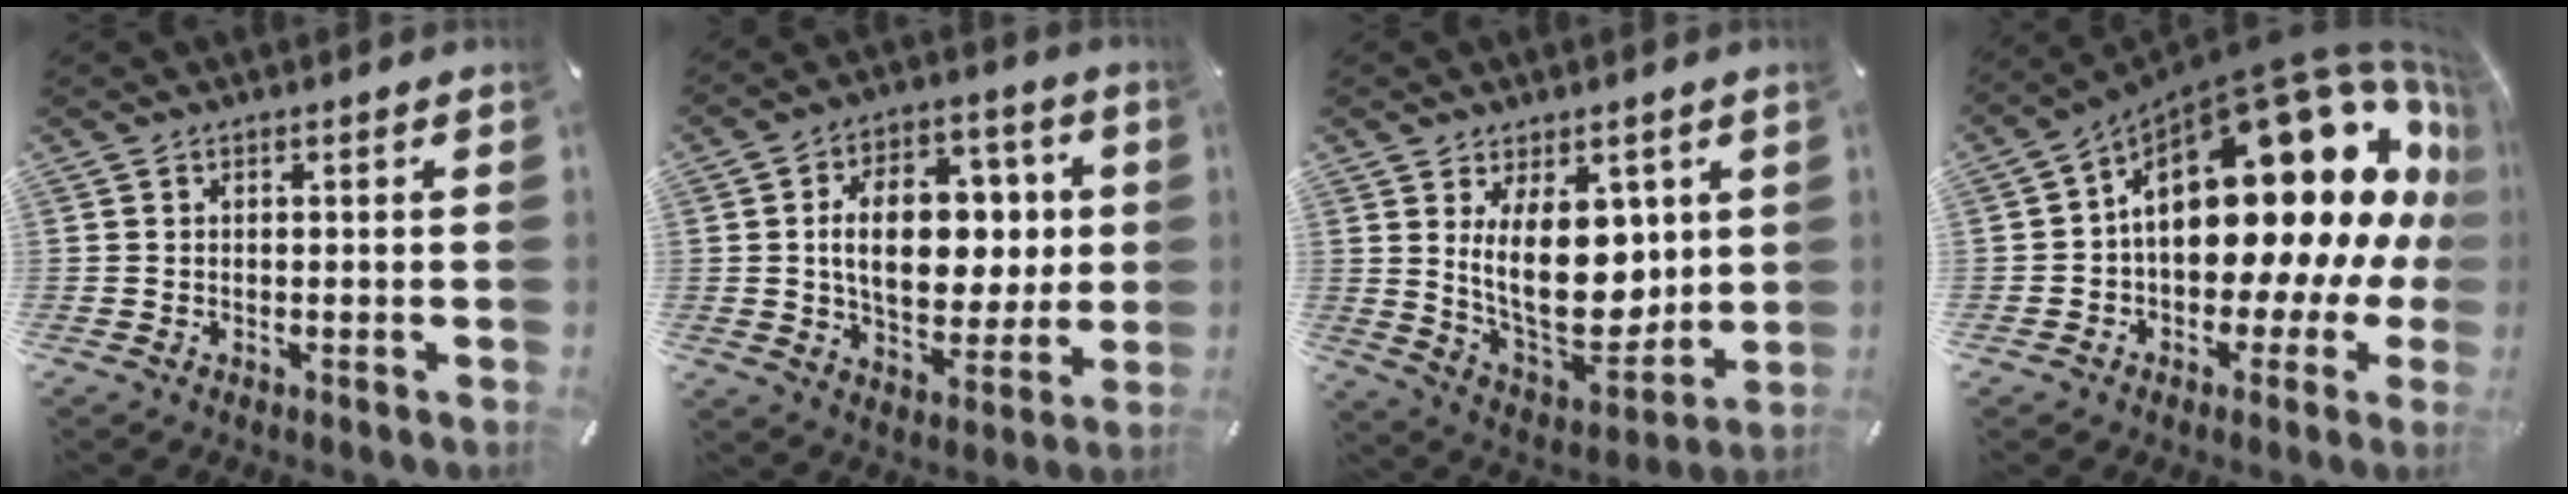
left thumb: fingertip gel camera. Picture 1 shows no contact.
{"total": 17.7, "force": [2.1, 11.7, 13.1], "torque": [-0.214, 0.004, 0.038]}
{"total": 18.1, "force": [4.4, 10.7, 13.9], "torque": [-0.241, -0.046, 0.080]}
{"total": 29.0, "force": [7.2, 14.9, 23.8], "torque": [-0.355, -0.078, 0.136]}